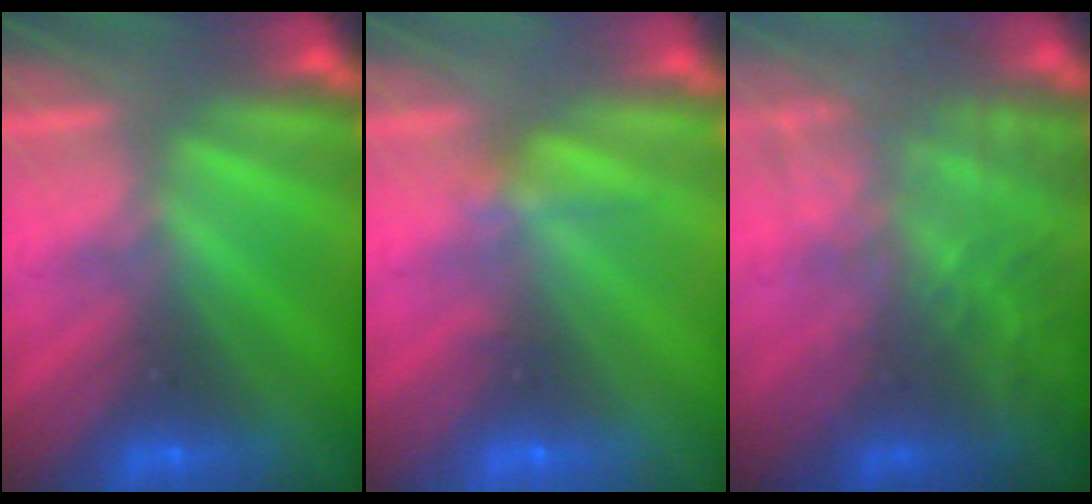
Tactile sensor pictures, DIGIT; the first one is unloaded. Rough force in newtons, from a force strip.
{"total": 2.1}
{"total": 7.7}